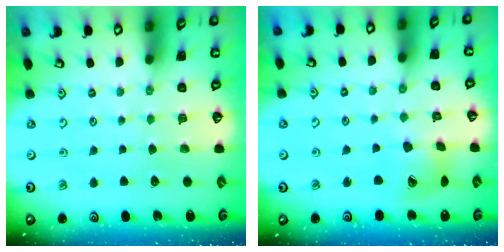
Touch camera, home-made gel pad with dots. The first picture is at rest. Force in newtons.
{"total": 12.9, "press": 12.8, "slide": 1.6}